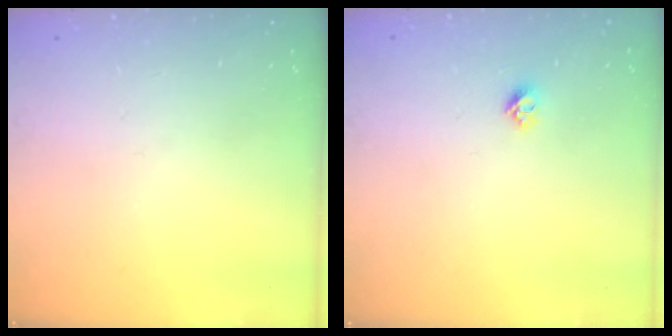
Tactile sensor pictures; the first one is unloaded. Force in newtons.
{"total": 4.5, "press": 4.4, "slide": 0.5}